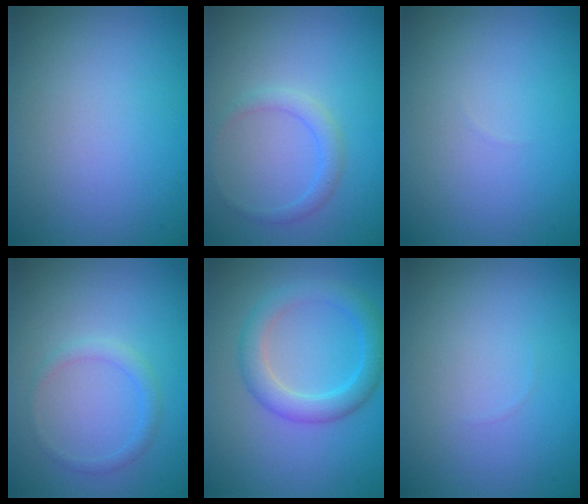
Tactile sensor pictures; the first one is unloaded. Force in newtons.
{"total": 1.5, "press": 1.5, "slide": 0.0}
{"total": 0.0}
{"total": 1.2, "press": 1.2, "slide": 0.0}
{"total": 3.5, "press": 3.5, "slide": 0.2}
{"total": 0.0}